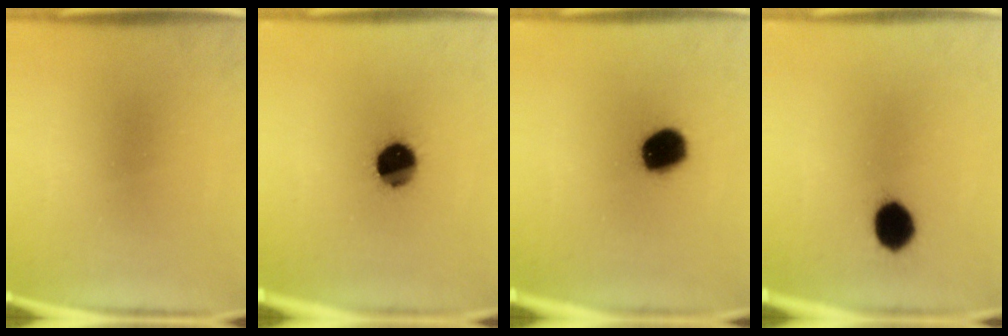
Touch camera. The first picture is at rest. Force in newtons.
{"total": 10.4}
{"total": 9.7}
{"total": 8.6}